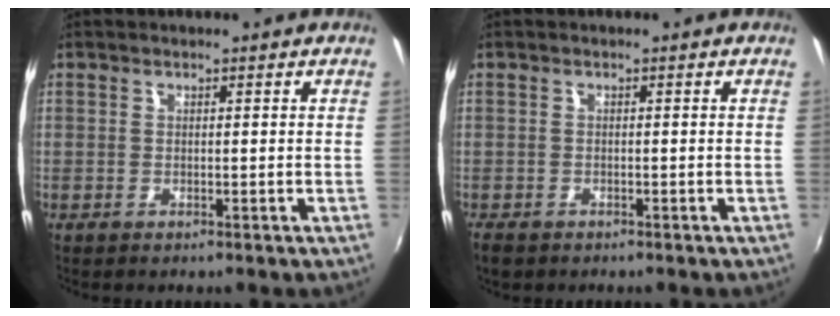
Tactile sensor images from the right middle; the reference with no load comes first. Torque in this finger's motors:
{"motor_torque": [0.34, -0.31, 0.09, 0.02]}